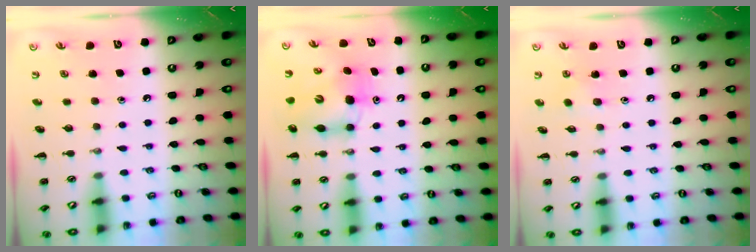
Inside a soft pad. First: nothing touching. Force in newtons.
{"total": 7.2, "press": 7.0, "slide": 1.6}
{"total": 6.2, "press": 5.9, "slide": 1.8}